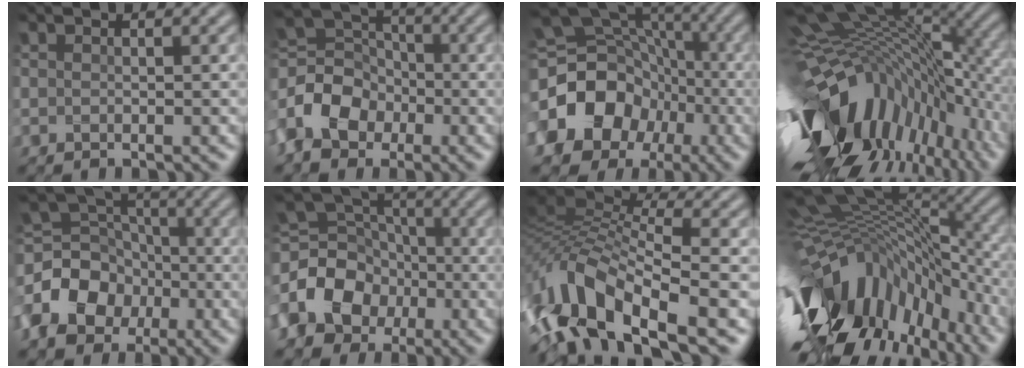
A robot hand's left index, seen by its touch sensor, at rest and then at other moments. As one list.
[{"total": 6.7, "force": [-2.9, 4.8, 3.6], "torque": [-0.084, 0.007, -0.058]}, {"total": 16.6, "force": [-3.6, 14.0, 8.2], "torque": [-0.171, -0.012, -0.072]}, {"total": 16.7, "force": [-2.8, 9.0, 13.8], "torque": [-0.258, -0.019, -0.032]}, {"total": 10.2, "force": [-3.0, 8.2, 5.3], "torque": [-0.119, -0.003, -0.065]}, {"total": 10.8, "force": [-3.0, 8.9, 5.3], "torque": [-0.114, 0.000, -0.071]}, {"total": 10.6, "force": [-4.7, 4.3, 8.4], "torque": [-0.165, 0.009, -0.094]}, {"total": 15.9, "force": [-5.7, 7.8, 12.6], "torque": [-0.252, 0.011, -0.099]}]